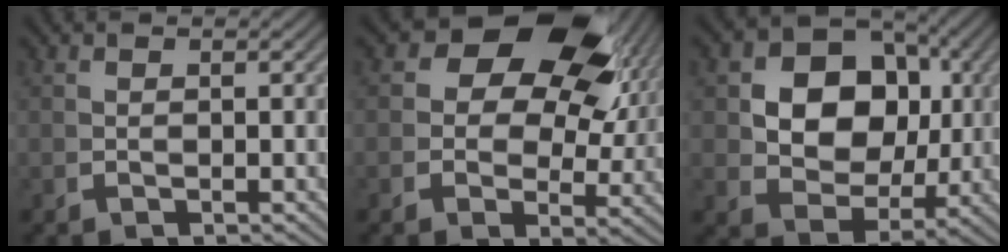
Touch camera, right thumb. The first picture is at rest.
{"total": 14.2, "force": [4.0, 9.0, 10.3], "torque": [-0.143, 0.006, 0.053]}
{"total": 11.8, "force": [1.3, 8.9, 7.7], "torque": [-0.167, -0.038, 0.035]}